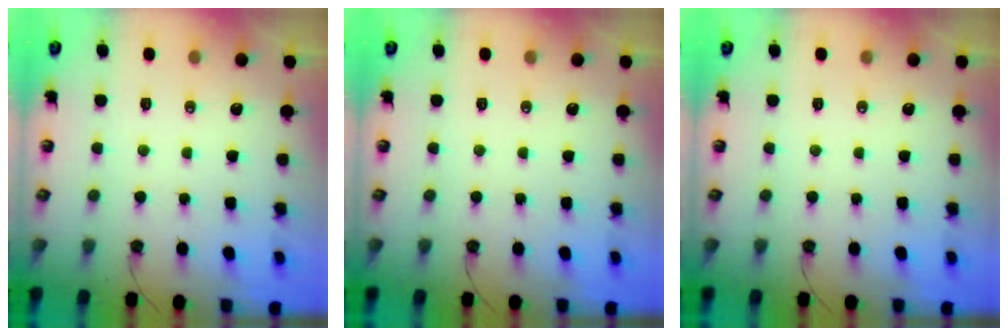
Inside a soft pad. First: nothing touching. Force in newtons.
{"total": 0.0}
{"total": 0.0}